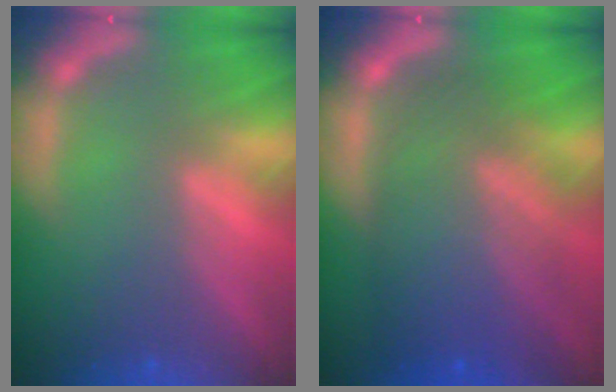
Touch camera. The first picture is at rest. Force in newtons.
{"total": 10.0}